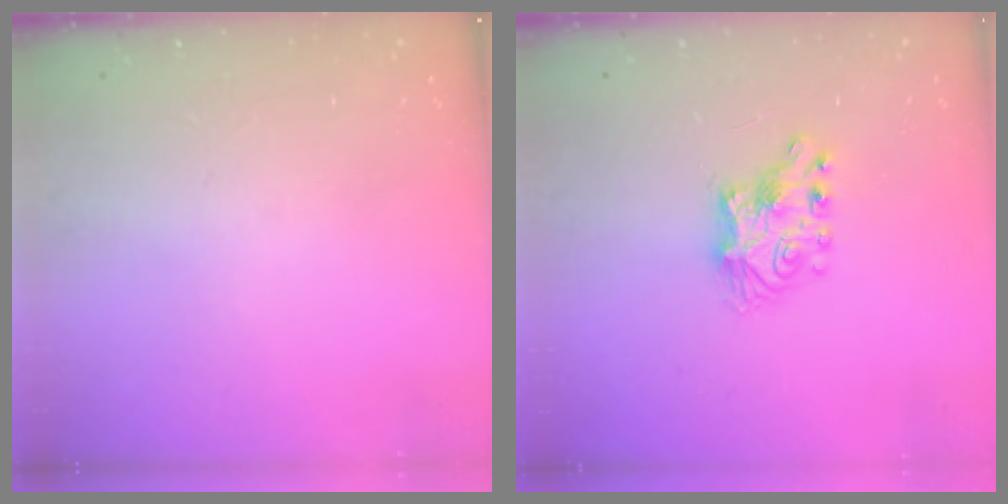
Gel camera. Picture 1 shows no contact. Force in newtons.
{"total": 7.2, "press": 7.2, "slide": 0.4}